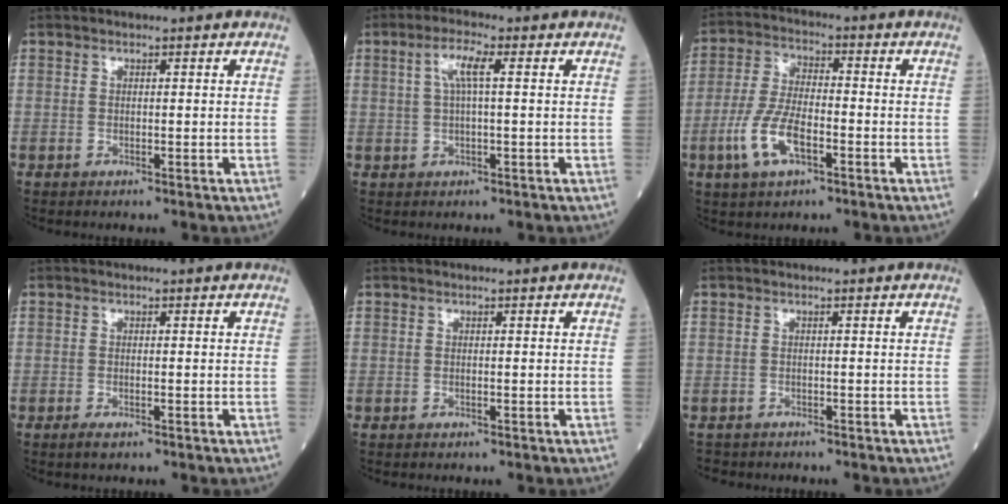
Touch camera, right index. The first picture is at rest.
{"total": 4.0, "force": [1.0, 0.5, 3.9], "torque": [-0.080, 0.013, 0.021]}
{"total": 8.7, "force": [-3.3, 3.2, 7.4], "torque": [-0.160, 0.000, -0.064]}
{"total": 1.3, "force": [-0.7, 0.3, 1.1], "torque": [-0.019, -0.002, -0.010]}
{"total": 0.0}
{"total": 1.8, "force": [-1.7, 0.6, -0.1], "torque": [-0.002, -0.003, -0.028]}